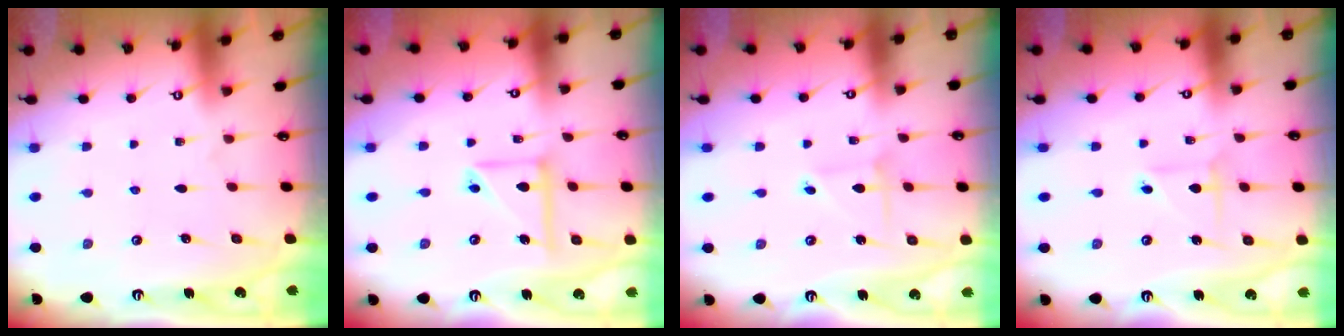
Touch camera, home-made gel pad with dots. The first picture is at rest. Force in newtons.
{"total": 10.4, "press": 10.4, "slide": 0.9}
{"total": 2.3, "press": 2.3, "slide": 0.2}
{"total": 3.0, "press": 3.0, "slide": 0.3}